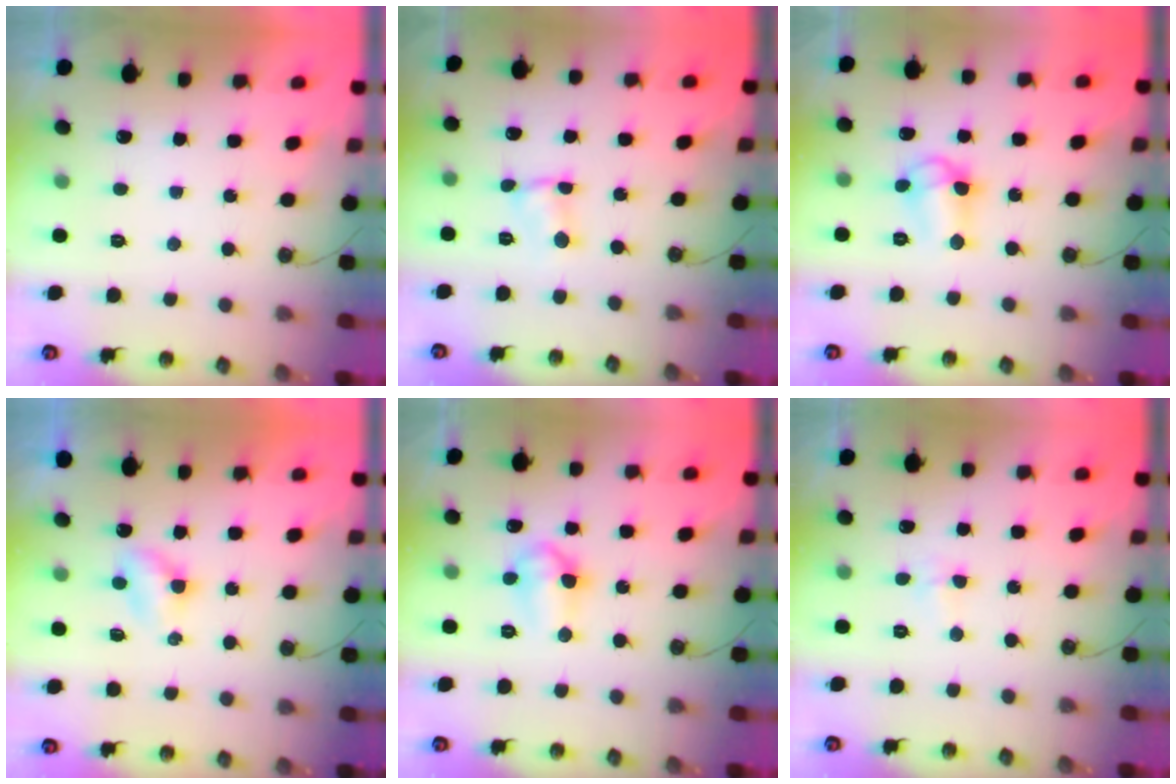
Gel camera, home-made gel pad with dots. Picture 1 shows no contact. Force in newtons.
{"total": 1.6, "press": 1.6, "slide": 0.2}
{"total": 8.2, "press": 8.1, "slide": 0.4}
{"total": 2.7, "press": 2.7, "slide": 0.4}
{"total": 8.3, "press": 8.3, "slide": 0.8}
{"total": 4.3, "press": 2.5, "slide": 3.5}